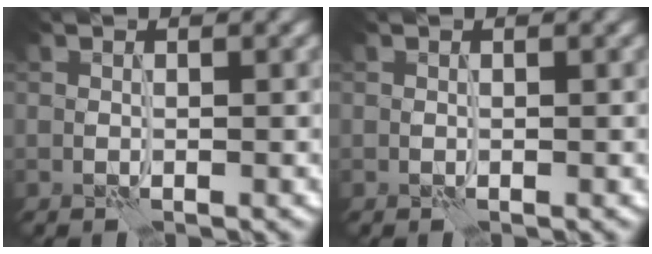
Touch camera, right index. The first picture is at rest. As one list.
[{"total": 0.0}]